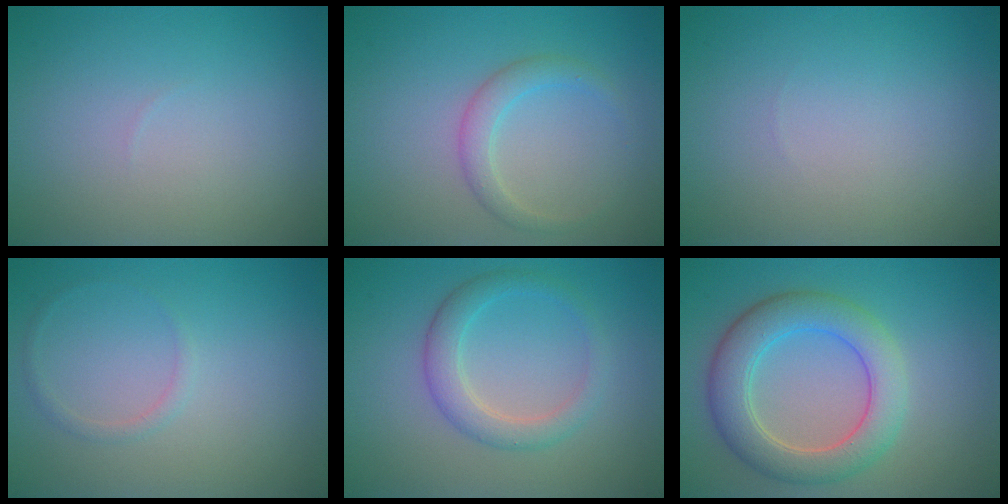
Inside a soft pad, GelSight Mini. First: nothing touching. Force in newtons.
{"total": 2.0, "press": 2.0, "slide": 0.2}
{"total": 0.0}
{"total": 0.8, "press": 0.8, "slide": 0.0}
{"total": 3.0, "press": 3.0, "slide": 0.1}
{"total": 5.9, "press": 5.9, "slide": 0.3}